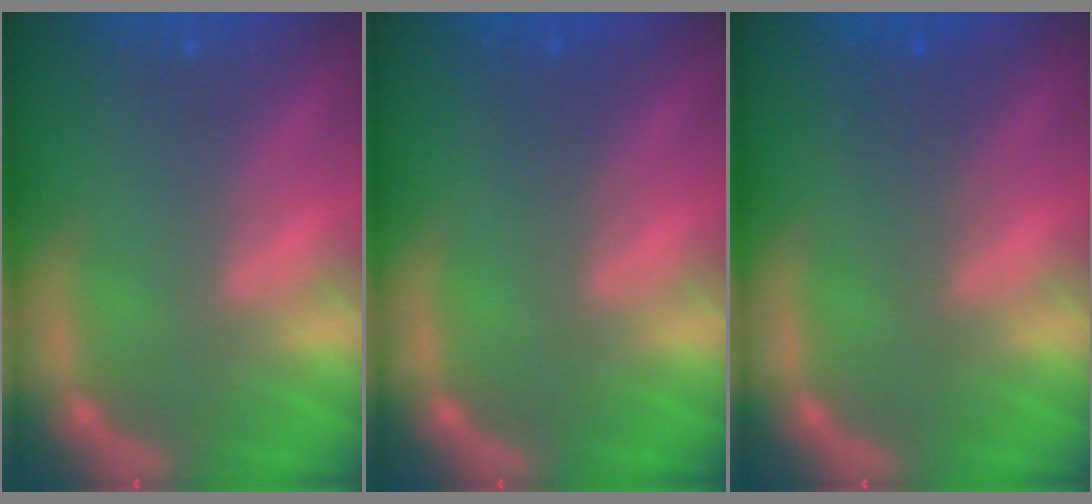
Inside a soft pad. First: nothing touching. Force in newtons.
{"total": 1.5}
{"total": 2.0}